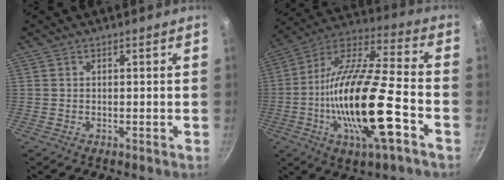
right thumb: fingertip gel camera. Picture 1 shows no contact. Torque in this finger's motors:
{"motor_torque": [2.53, 2.28, 2.22, -0.55, 0.90]}